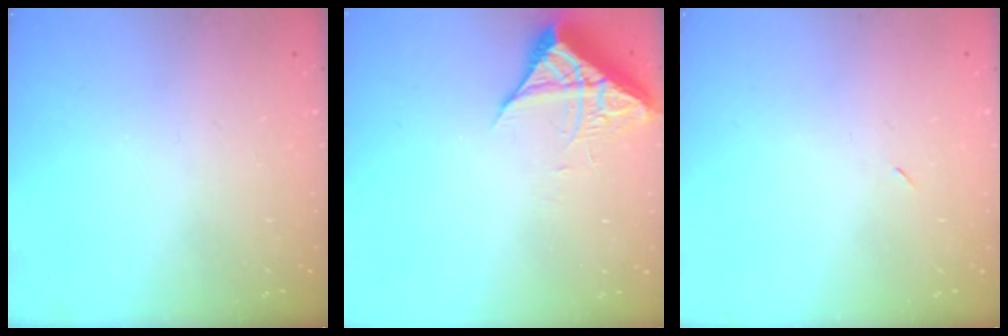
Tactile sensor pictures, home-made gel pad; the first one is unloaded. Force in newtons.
{"total": 6.6, "press": 6.6, "slide": 0.3}
{"total": 2.3, "press": 2.0, "slide": 1.2}